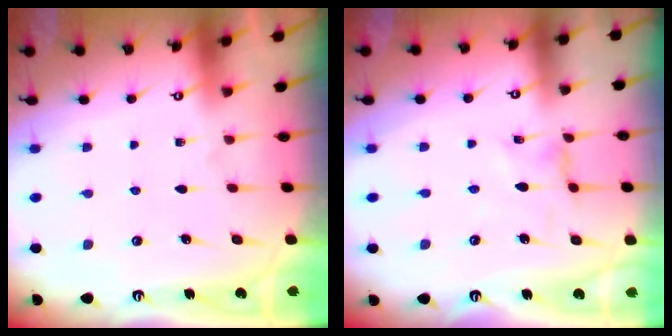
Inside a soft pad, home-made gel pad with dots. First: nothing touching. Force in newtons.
{"total": 0.0}